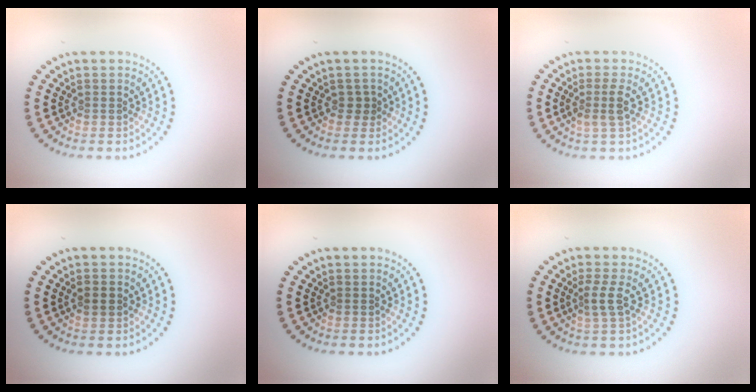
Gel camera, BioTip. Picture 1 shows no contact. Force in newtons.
{"total": 0.9, "press": 0.8, "slide": 0.4}
{"total": 1.9, "press": 1.6, "slide": 1.1}
{"total": 1.1, "press": 1.1, "slide": 0.1}
{"total": 0.0}
{"total": 1.7, "press": 1.2, "slide": 1.2}